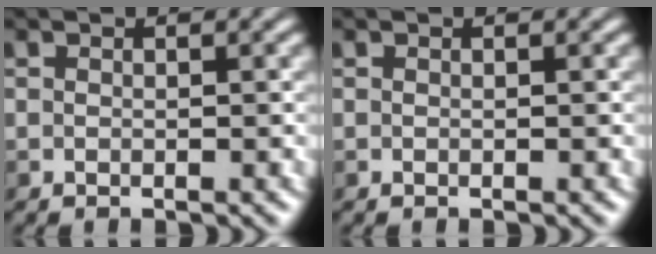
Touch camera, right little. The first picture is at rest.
{"total": 0.0}